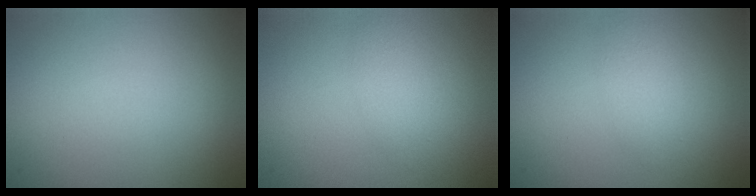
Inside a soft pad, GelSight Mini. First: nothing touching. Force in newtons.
{"total": 2.0, "press": 2.0, "slide": 0.1}
{"total": 2.0, "press": 2.0, "slide": 0.1}